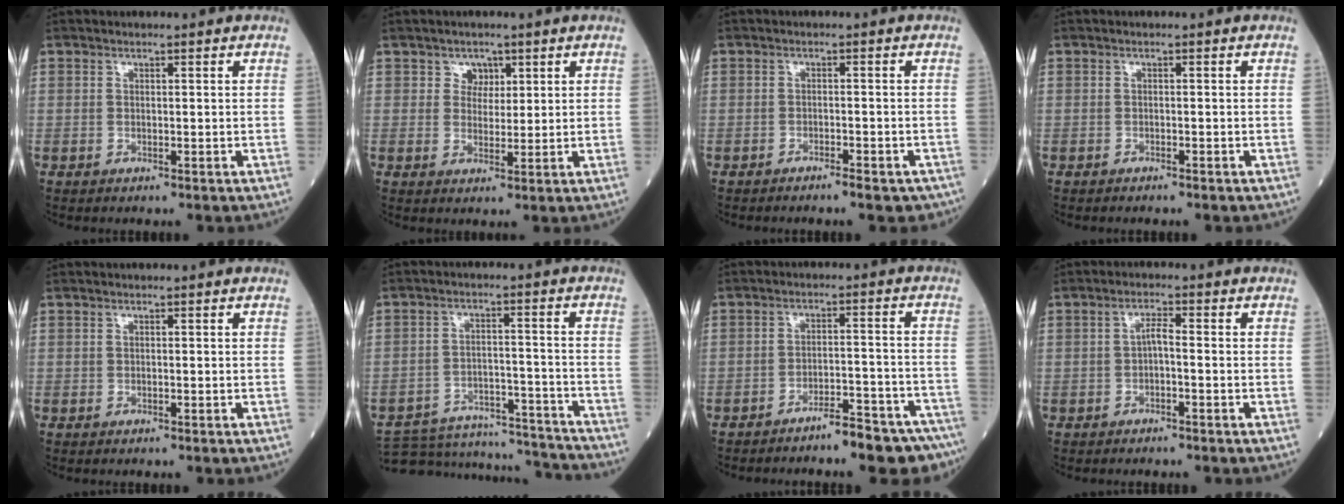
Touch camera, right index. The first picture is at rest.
{"total": 2.5, "force": [1.4, 2.0, 0.6], "torque": [-0.001, -0.001, 0.020]}
{"total": 4.4, "force": [-3.6, 1.3, 2.2], "torque": [-0.018, 0.000, -0.041]}
{"total": 1.0, "force": [-0.8, 0.2, 0.4], "torque": [-0.011, -0.002, -0.009]}
{"total": 0.0}
{"total": 16.9, "force": [-16.5, 3.0, 2.6], "torque": [-0.051, 0.023, -0.226]}
{"total": 9.4, "force": [-8.0, 0.9, 4.8], "torque": [-0.042, 0.027, -0.114]}
{"total": 1.9, "force": [-0.5, 0.3, 1.8], "torque": [-0.030, 0.004, -0.012]}